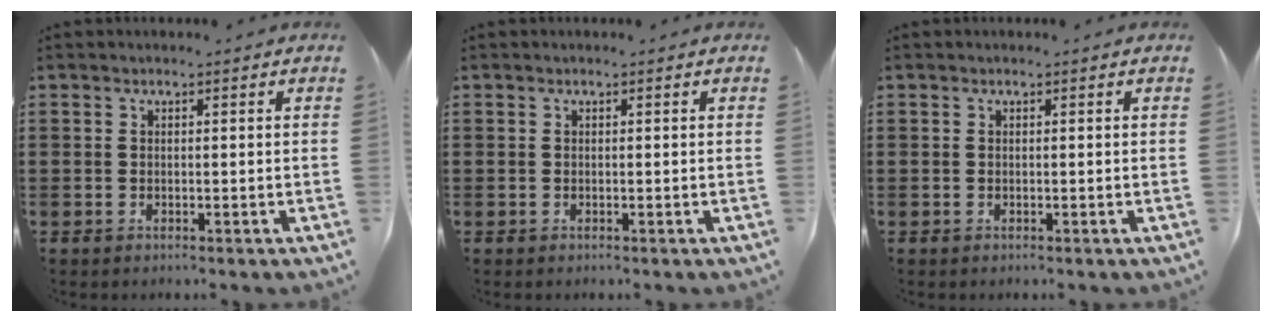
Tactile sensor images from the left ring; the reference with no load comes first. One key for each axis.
{"total": 0.0}
{"total": 0.0}